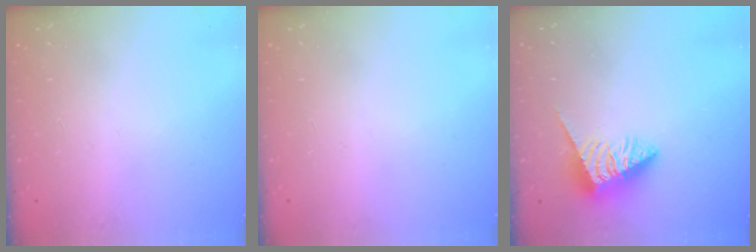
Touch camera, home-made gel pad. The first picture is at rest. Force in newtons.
{"total": 0.0}
{"total": 3.7, "press": 3.7, "slide": 0.1}